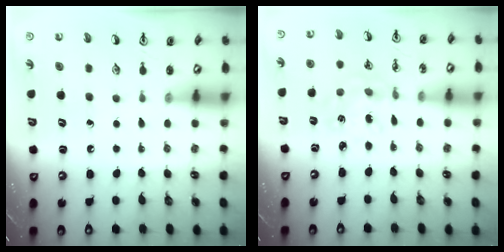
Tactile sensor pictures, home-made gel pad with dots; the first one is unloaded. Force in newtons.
{"total": 2.1, "press": 2.1, "slide": 0.1}